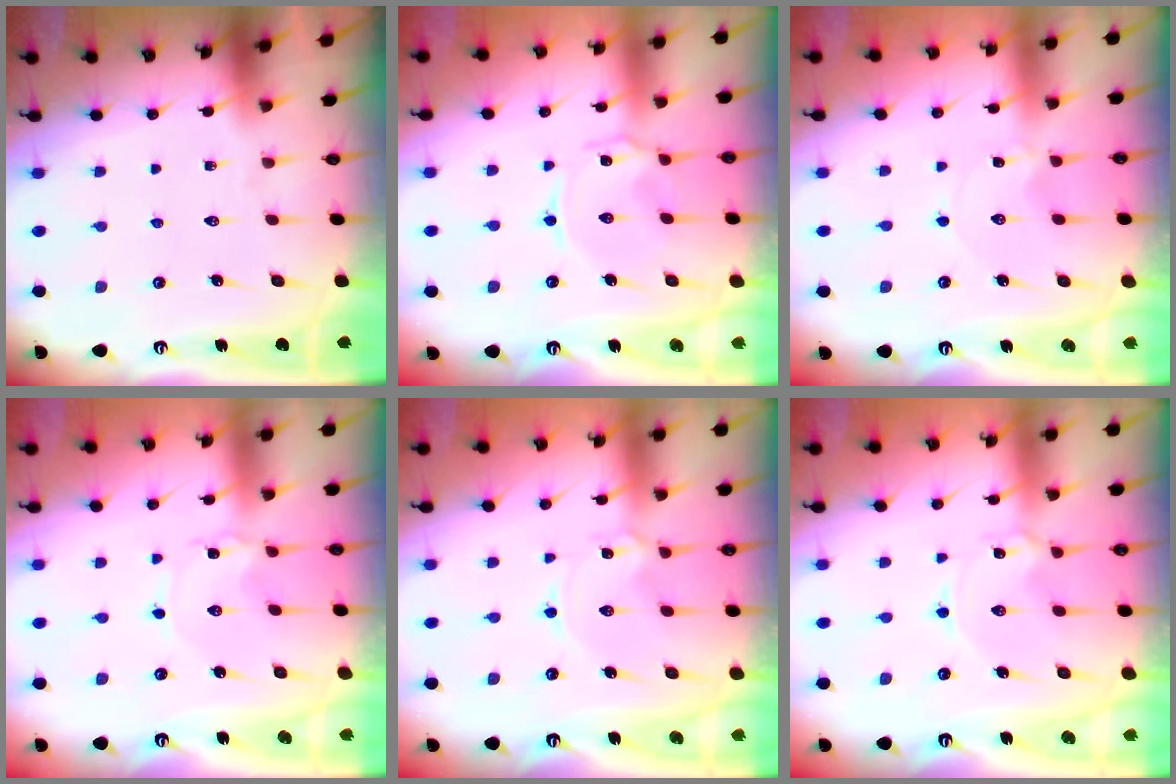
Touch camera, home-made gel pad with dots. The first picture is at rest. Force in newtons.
{"total": 1.7, "press": 1.7, "slide": 0.4}
{"total": 0.5, "press": 0.5, "slide": 0.1}
{"total": 0.0}
{"total": 1.5, "press": 1.5, "slide": 0.2}
{"total": 1.5, "press": 1.5, "slide": 0.1}